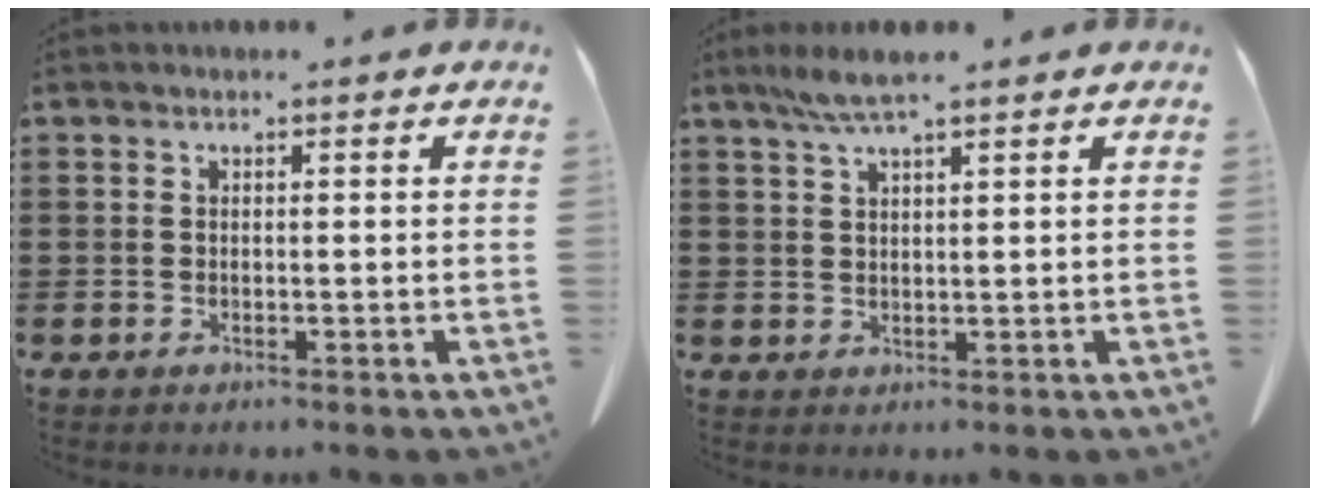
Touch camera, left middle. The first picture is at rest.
{"total": 3.8, "force": [2.6, 0.3, 2.8], "torque": [-0.059, 0.002, 0.047]}